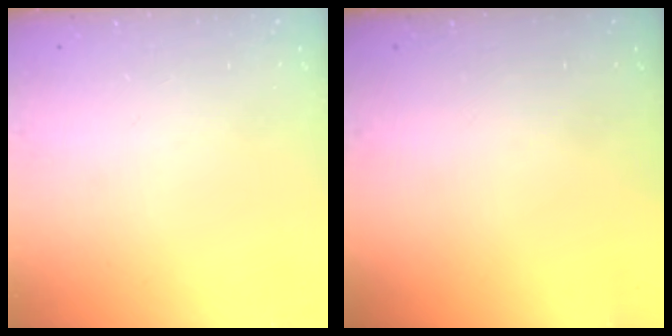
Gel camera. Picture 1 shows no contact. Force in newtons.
{"total": 0.0}